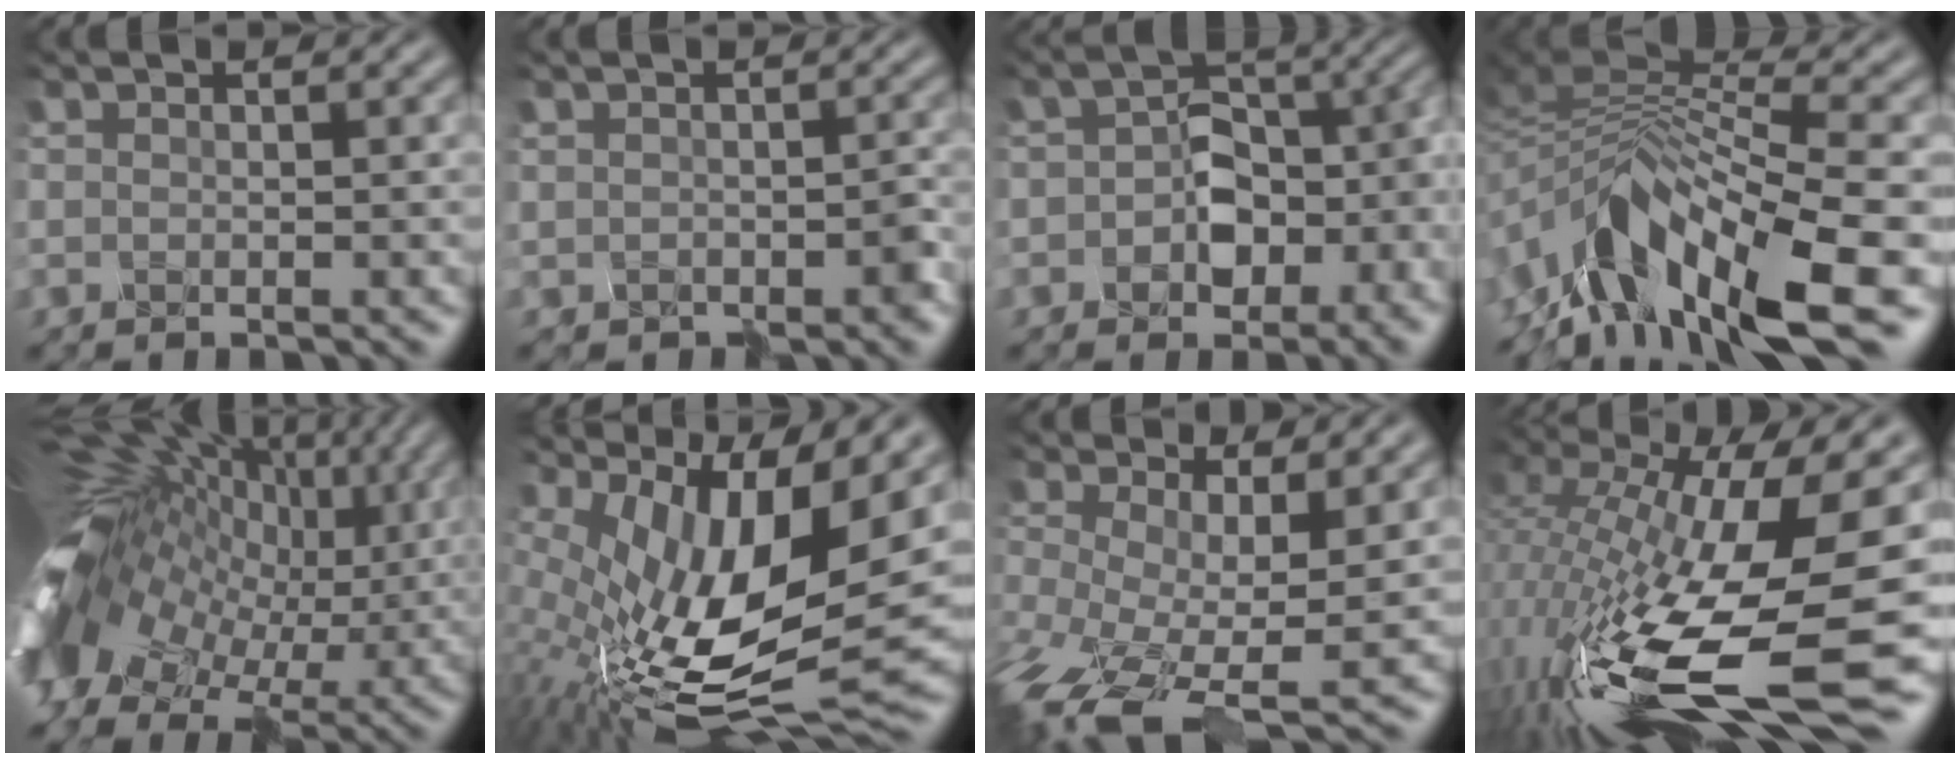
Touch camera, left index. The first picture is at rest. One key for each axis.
{"total": 2.7, "fx": -0.4, "fy": 2.2, "fz": 1.4, "tx": -0.007, "ty": 0.000, "tz": -0.012}
{"total": 7.6, "fx": -1.7, "fy": 5.8, "fz": 4.6, "tx": -0.052, "ty": 0.009, "tz": -0.038}
{"total": 8.6, "fx": -4.8, "fy": 3.5, "fz": 6.3, "tx": -0.126, "ty": 0.019, "tz": -0.088}
{"total": 14.0, "fx": 1.9, "fy": 10.6, "fz": 8.9, "tx": -0.192, "ty": 0.005, "tz": 0.033}
{"total": 13.7, "fx": 3.0, "fy": 6.0, "fz": 11.9, "tx": -0.234, "ty": -0.015, "tz": 0.068}
{"total": 9.0, "fx": -4.0, "fy": 3.8, "fz": 7.1, "tx": -0.178, "ty": -0.036, "tz": -0.071}
{"total": 15.6, "fx": -2.6, "fy": 5.9, "fz": 14.2, "tx": -0.300, "ty": -0.004, "tz": -0.047}